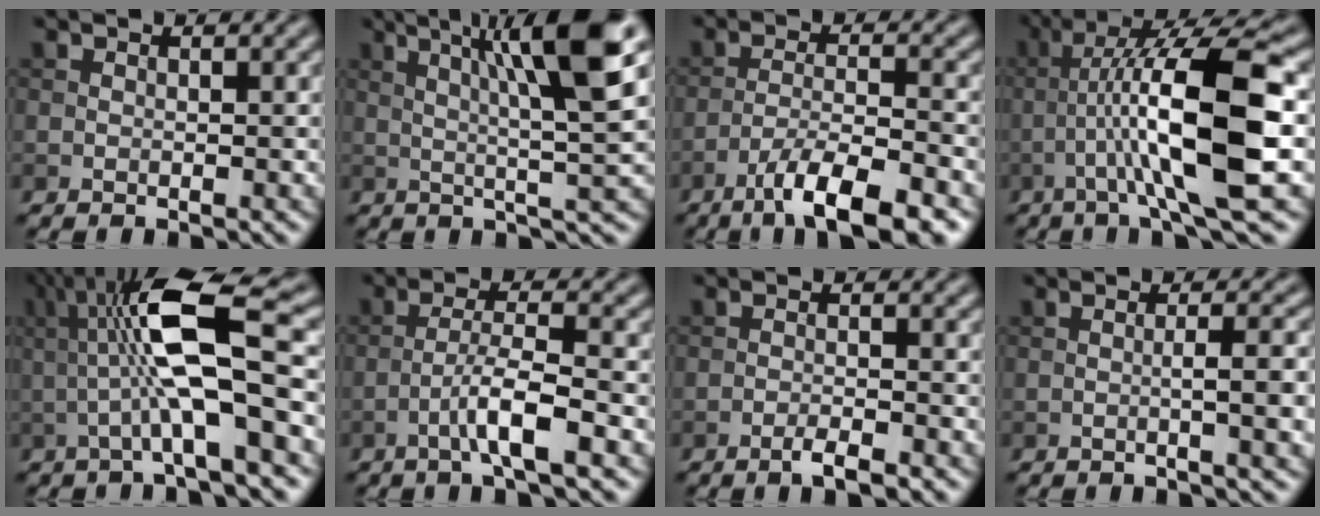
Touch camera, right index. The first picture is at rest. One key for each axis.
{"total": 9.4, "fx": 2.8, "fy": 1.3, "fz": 8.9, "tx": -0.128, "ty": 0.012, "tz": 0.044}
{"total": 7.9, "fx": -5.2, "fy": 1.6, "fz": 5.6, "tx": -0.090, "ty": 0.003, "tz": -0.088}
{"total": 11.2, "fx": -2.0, "fy": 1.9, "fz": 10.9, "tx": -0.183, "ty": 0.023, "tz": -0.032}
{"total": 10.1, "fx": 0.6, "fy": 2.1, "fz": 9.9, "tx": -0.169, "ty": 0.014, "tz": 0.006}
{"total": 4.5, "fx": -2.1, "fy": 0.5, "fz": 3.9, "tx": -0.070, "ty": 0.013, "tz": -0.044}
{"total": 2.0, "fx": -1.3, "fy": 0.3, "fz": 1.5, "tx": -0.025, "ty": 0.004, "tz": -0.027}
{"total": 4.2, "fx": -0.5, "fy": 1.0, "fz": 4.0, "tx": -0.054, "ty": 0.004, "tz": -0.010}